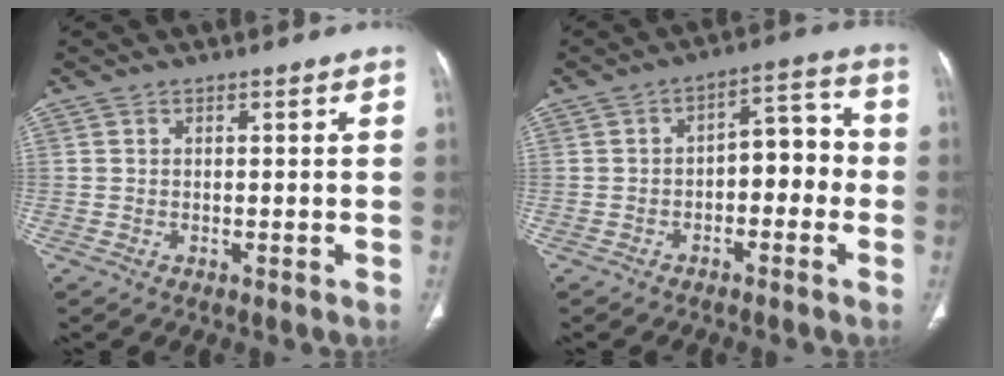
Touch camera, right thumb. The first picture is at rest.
{"total": 7.7, "force": [-1.7, 4.5, 6.1], "torque": [-0.051, 0.044, -0.036]}